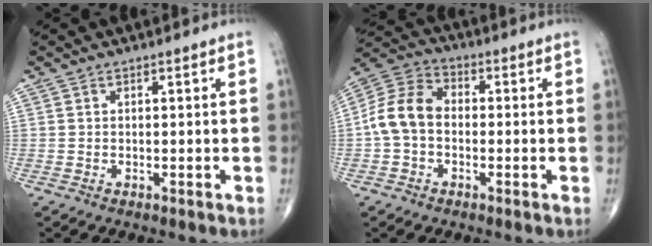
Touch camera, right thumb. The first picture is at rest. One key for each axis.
{"total": 9.7, "fx": -1.1, "fy": 7.2, "fz": 6.4, "tx": -0.118, "ty": 0.032, "tz": -0.036}